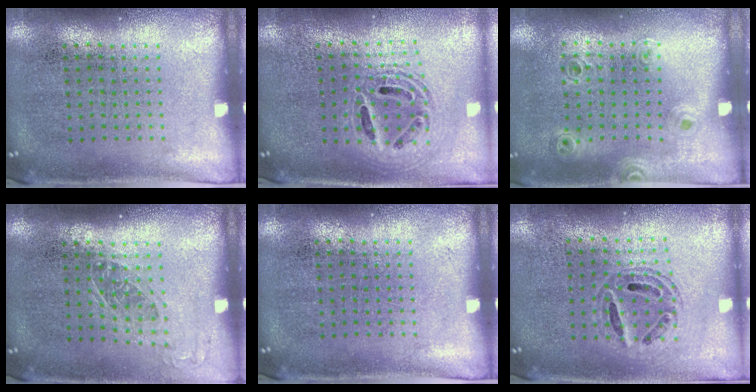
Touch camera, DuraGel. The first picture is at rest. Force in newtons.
{"total": 1.9, "press": 1.5, "slide": 1.2}
{"total": 0.9, "press": 0.9, "slide": 0.2}
{"total": 1.2, "press": 0.9, "slide": 0.7}
{"total": 0.0}
{"total": 0.6, "press": 0.6, "slide": 0.2}